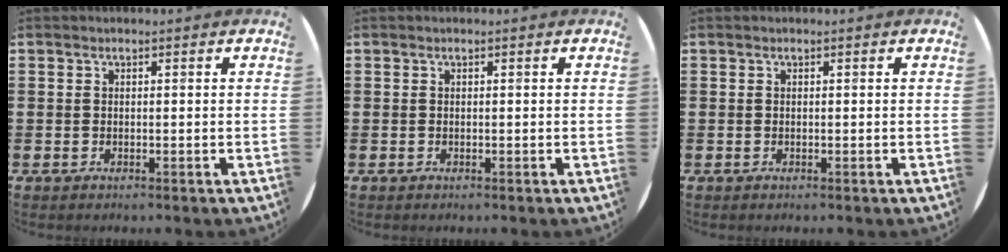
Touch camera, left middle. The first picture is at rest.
{"total": 0.0}
{"total": 0.0}